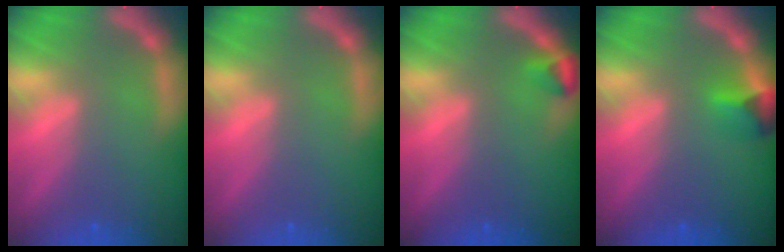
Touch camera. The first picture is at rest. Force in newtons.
{"total": 0.0}
{"total": 1.5}
{"total": 2.4}